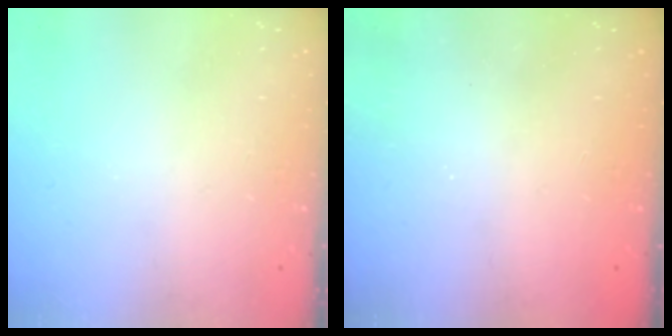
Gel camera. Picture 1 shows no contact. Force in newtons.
{"total": 2.4, "press": 2.3, "slide": 0.8}